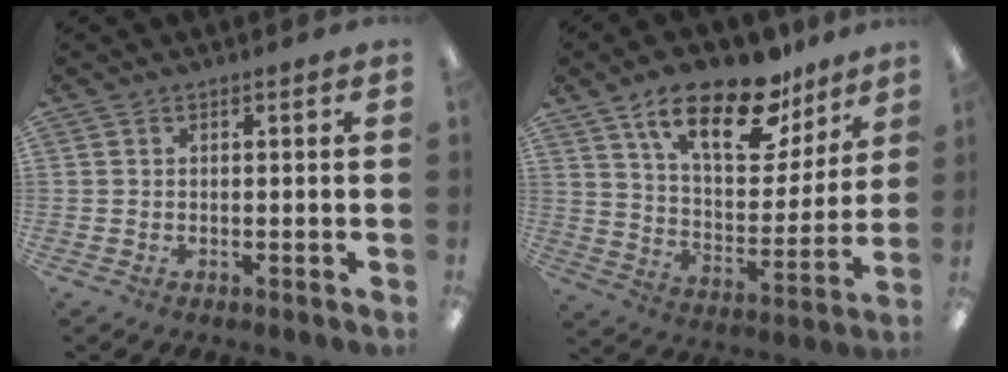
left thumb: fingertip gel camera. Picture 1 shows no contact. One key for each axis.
{"total": 21.8, "fx": 14.1, "fy": 9.3, "fz": 13.7, "tx": -0.214, "ty": -0.078, "tz": 0.238}